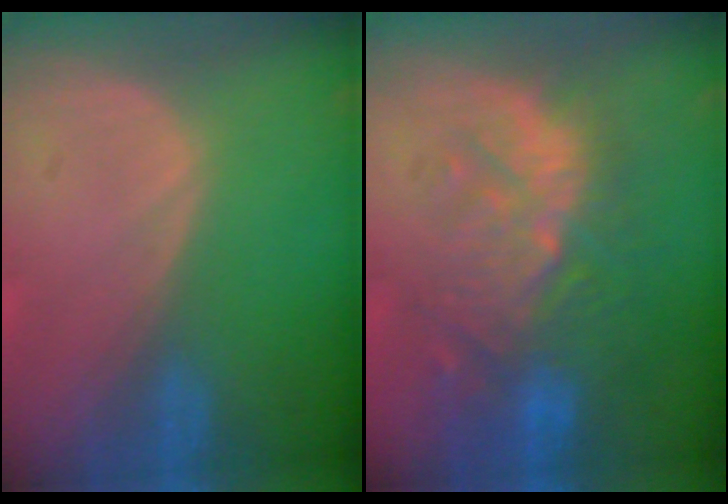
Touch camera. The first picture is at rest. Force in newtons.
{"total": 11.0, "press": 9.9, "slide": 4.7}